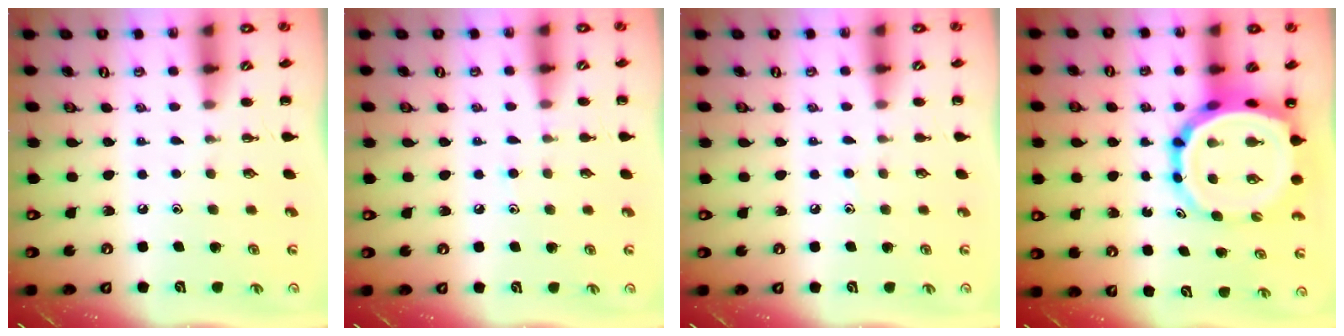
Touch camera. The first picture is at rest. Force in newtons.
{"total": 6.5, "press": 6.1, "slide": 2.3}
{"total": 4.1, "press": 3.7, "slide": 1.7}
{"total": 13.9, "press": 13.3, "slide": 3.9}